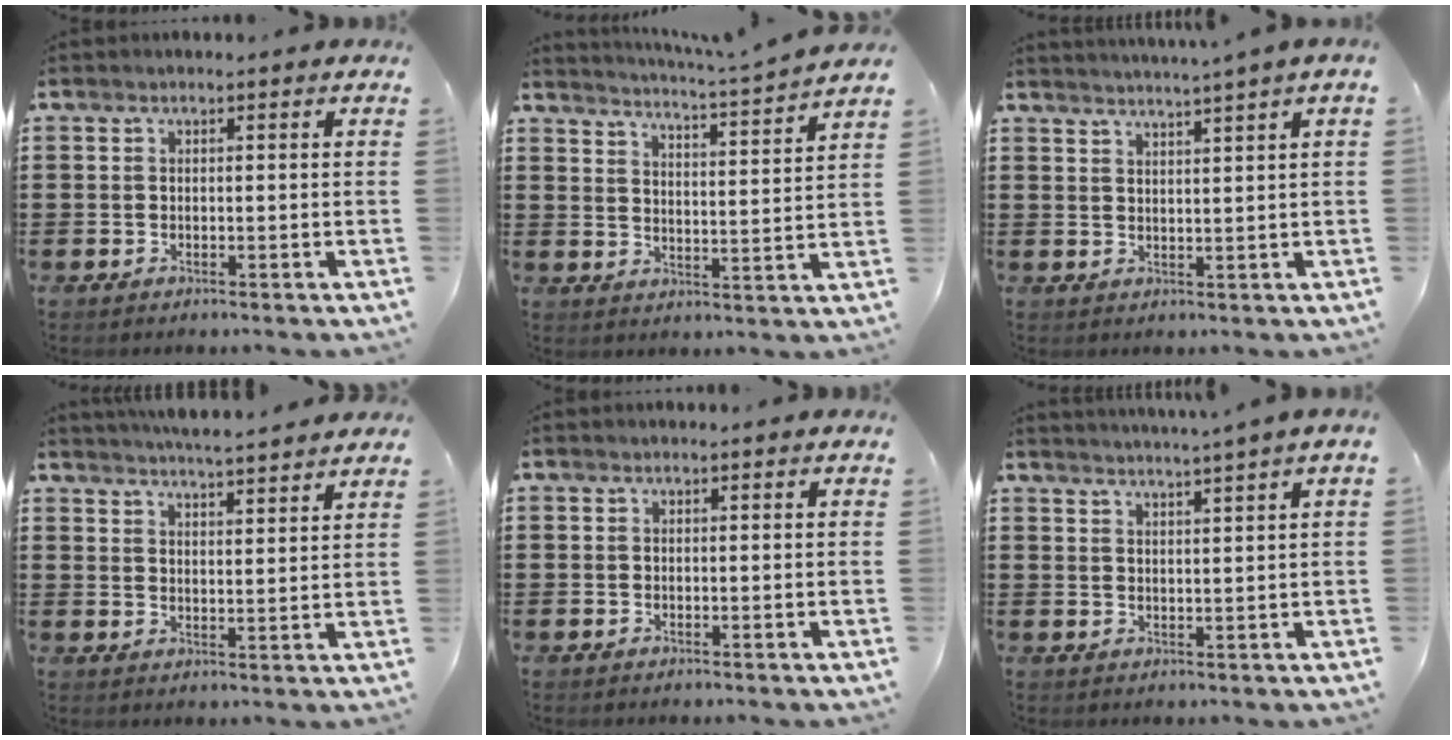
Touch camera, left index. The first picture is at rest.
{"total": 3.7, "force": [3.4, -1.0, 1.0], "torque": [-0.028, -0.039, 0.050]}
{"total": 2.4, "force": [2.1, -1.0, 0.3], "torque": [-0.011, -0.011, 0.038]}
{"total": 4.6, "force": [4.5, -0.4, 0.7], "torque": [-0.031, -0.025, 0.081]}
{"total": 0.0}
{"total": 2.5, "force": [2.3, -1.0, 0.4], "torque": [-0.013, -0.013, 0.040]}